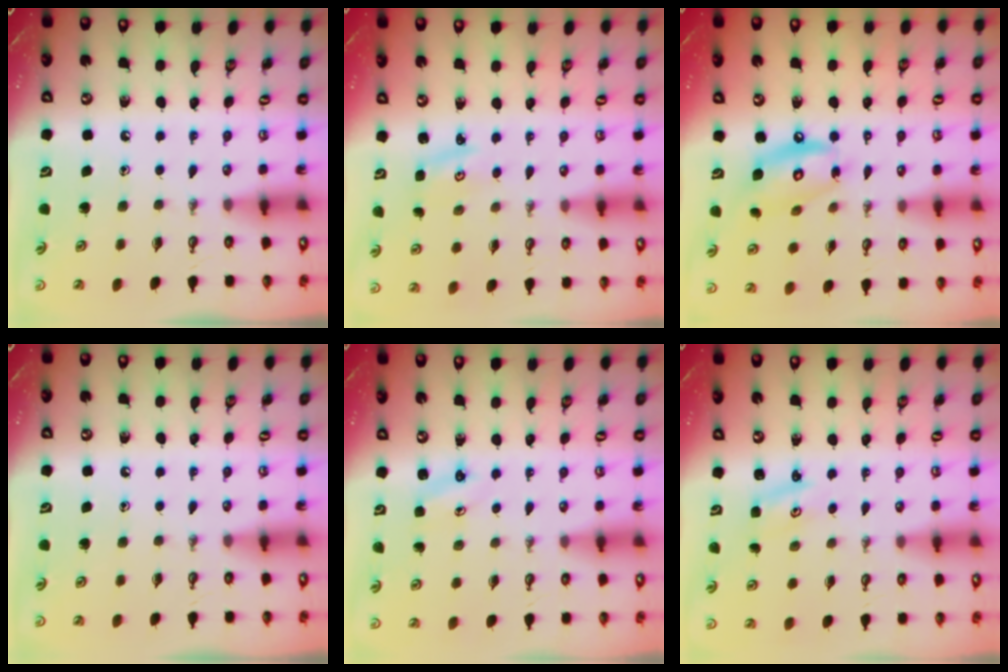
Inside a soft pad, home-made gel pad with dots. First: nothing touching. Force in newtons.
{"total": 2.5, "press": 2.5, "slide": 0.4}
{"total": 12.2, "press": 12.2, "slide": 1.0}
{"total": 0.0}
{"total": 2.9, "press": 2.9, "slide": 0.3}
{"total": 2.0, "press": 2.0, "slide": 0.2}